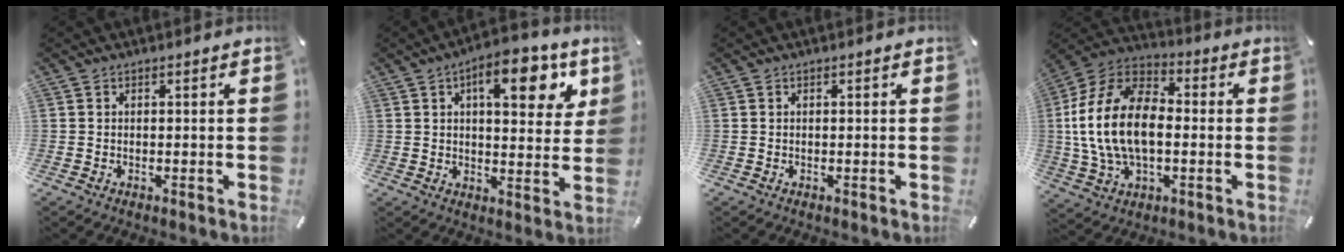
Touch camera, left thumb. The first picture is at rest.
{"total": 13.2, "force": [6.2, 6.0, 9.9], "torque": [-0.121, -0.025, 0.096]}
{"total": 0.0}
{"total": 18.1, "force": [-1.5, 12.1, 13.4], "torque": [-0.301, 0.012, -0.032]}